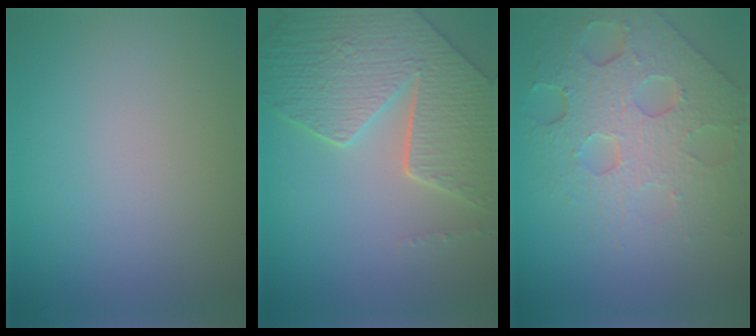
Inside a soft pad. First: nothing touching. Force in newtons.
{"total": 8.8, "press": 6.3, "slide": 6.2}
{"total": 7.9, "press": 5.4, "slide": 5.8}